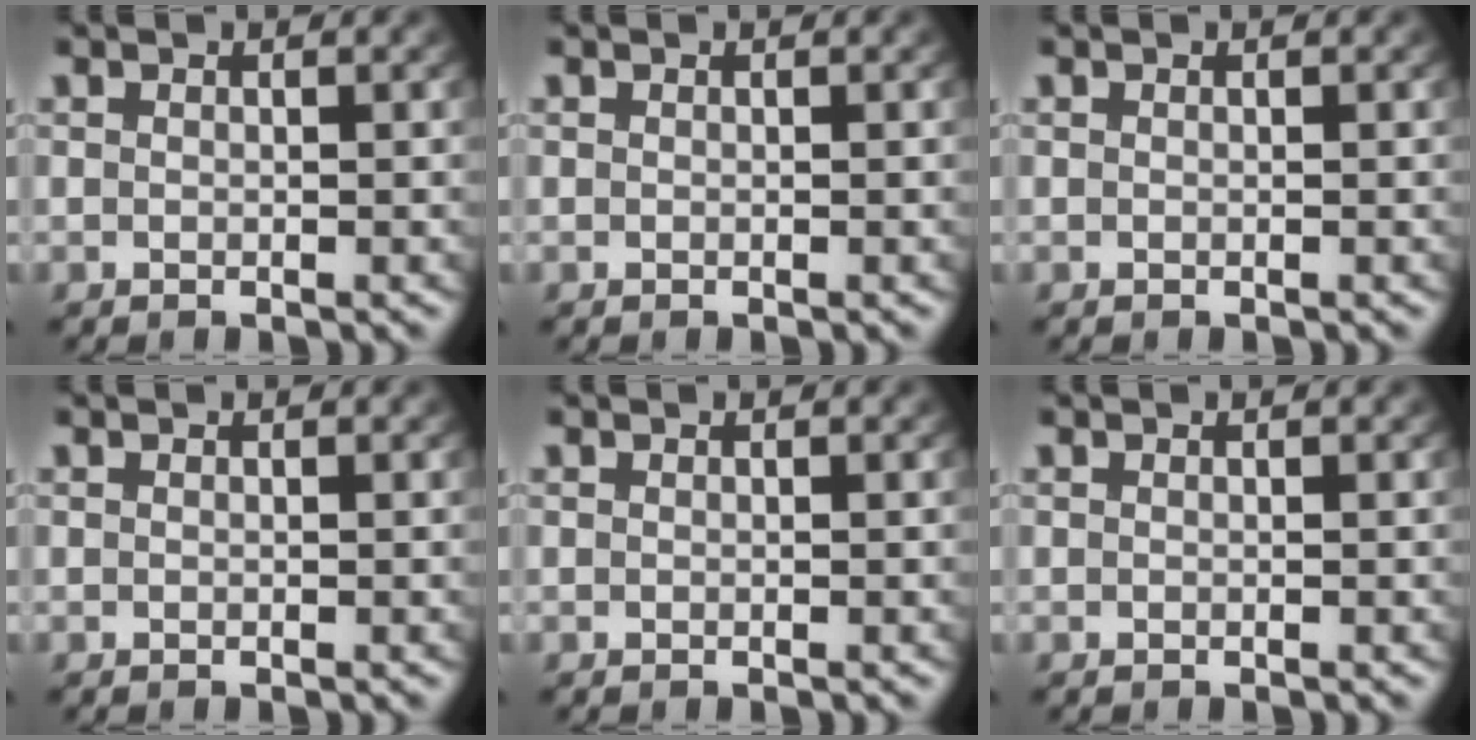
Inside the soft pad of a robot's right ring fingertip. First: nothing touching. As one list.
[{"total": 0.0}, {"total": 0.0}, {"total": 0.0}, {"total": 0.0}, {"total": 0.0}]